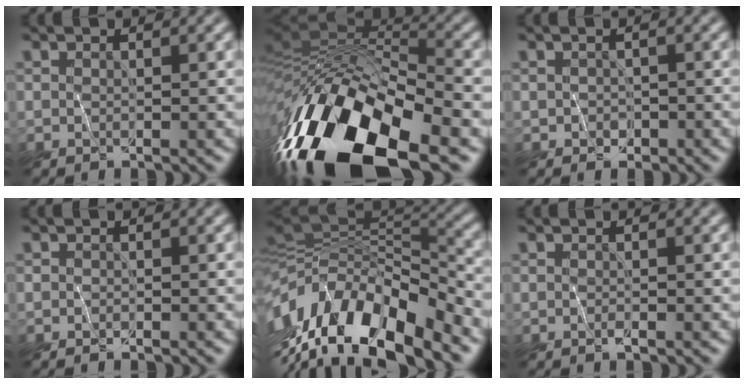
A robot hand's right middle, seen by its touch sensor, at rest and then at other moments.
{"total": 16.5, "force": [-8.2, 6.8, 12.6], "torque": [-0.243, -0.005, -0.142]}
{"total": 0.8, "force": [-0.6, 0.5, 0.0], "torque": [-0.002, -0.005, -0.014]}
{"total": 0.6, "force": [-0.5, 0.1, 0.0], "torque": [0.001, -0.003, -0.012]}
{"total": 12.7, "force": [-5.6, 4.5, 10.5], "torque": [-0.185, 0.026, -0.105]}
{"total": 0.7, "force": [-0.6, 0.0, 0.4], "torque": [-0.008, -0.004, -0.011]}